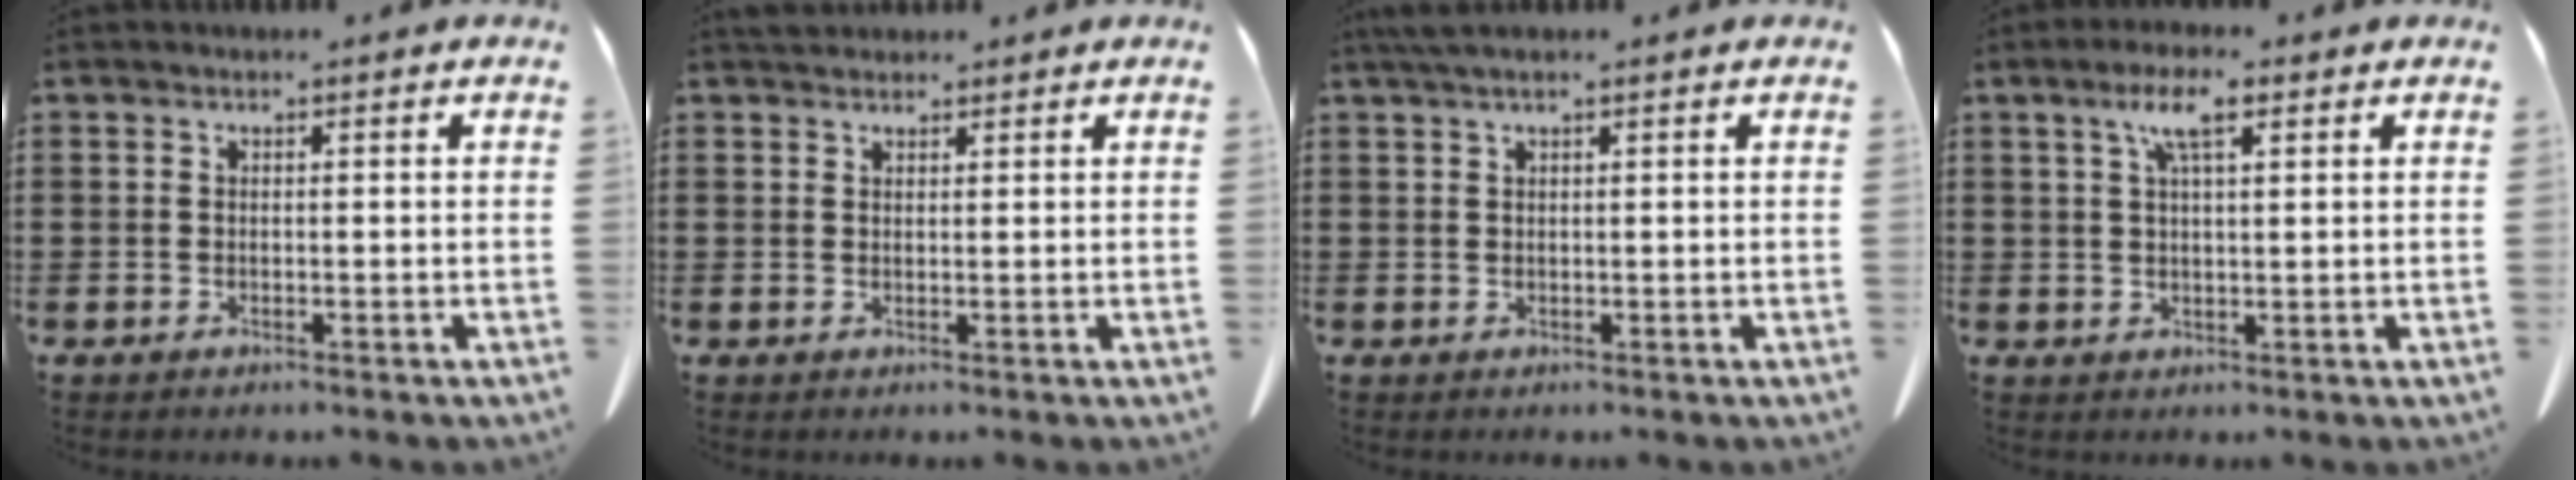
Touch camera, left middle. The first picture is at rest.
{"total": 1.8, "force": [1.7, 0.6, 0.3], "torque": [-0.011, 0.003, 0.034]}
{"total": 1.8, "force": [1.2, 0.1, 1.2], "torque": [-0.026, 0.000, 0.023]}
{"total": 5.3, "force": [2.8, 1.3, 4.3], "torque": [-0.093, 0.009, 0.048]}